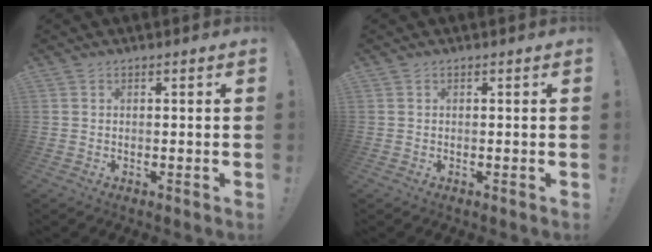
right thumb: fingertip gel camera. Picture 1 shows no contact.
{"total": 0.0}